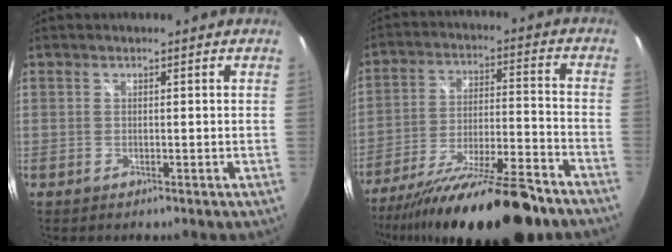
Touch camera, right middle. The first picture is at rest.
{"total": 23.4, "force": [-18.8, 3.1, 13.6], "torque": [-0.246, -0.054, -0.291]}